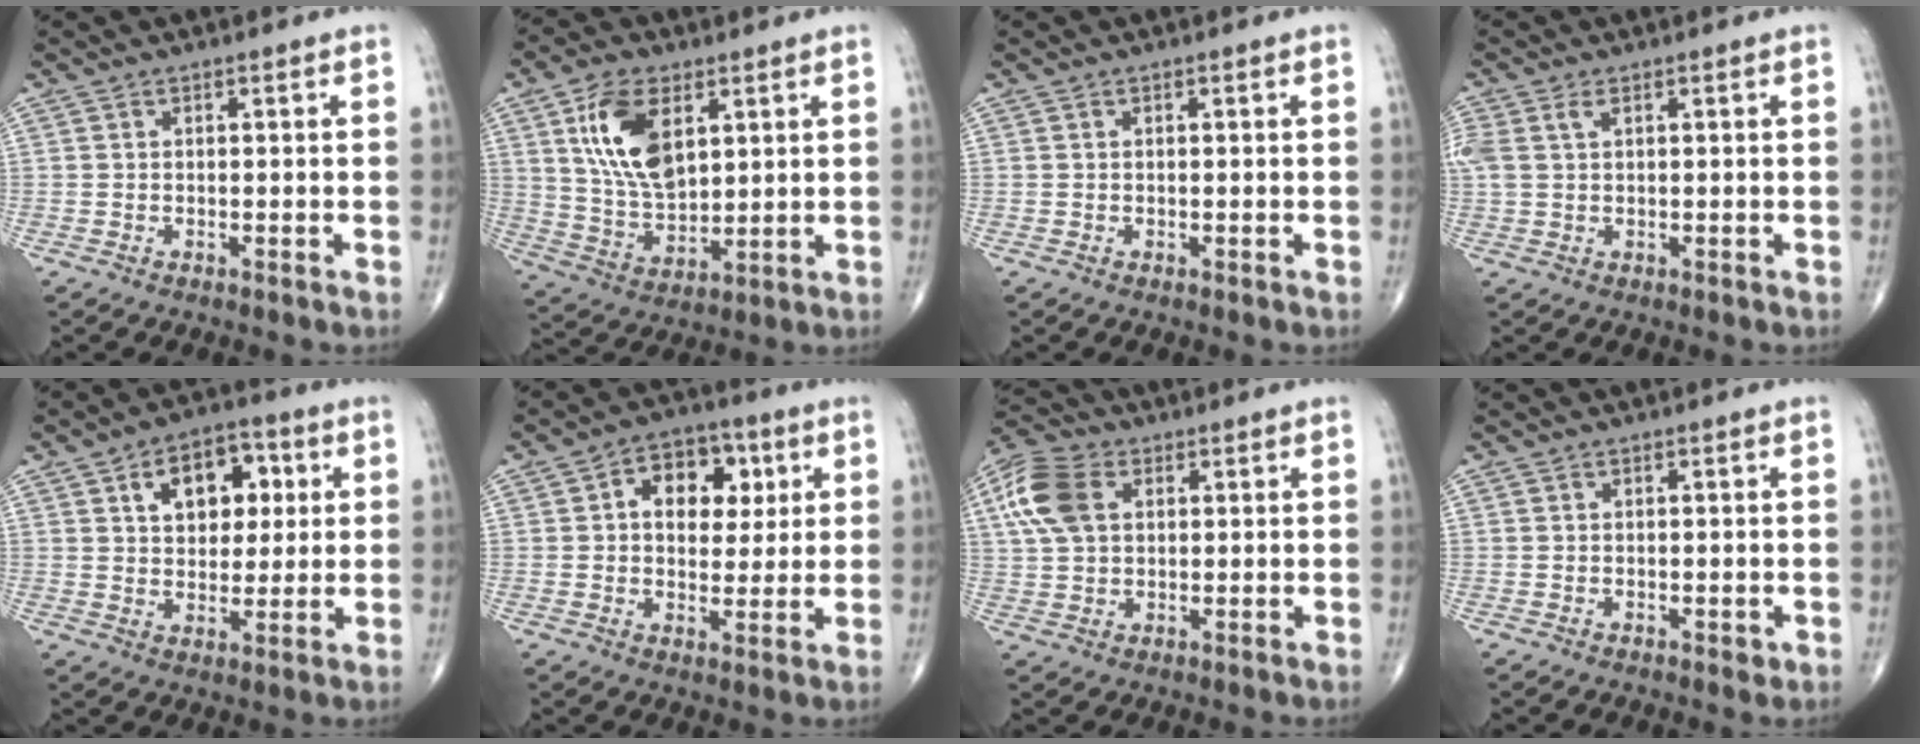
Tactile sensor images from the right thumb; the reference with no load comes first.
{"total": 13.8, "force": [4.9, 7.6, 10.4], "torque": [-0.183, -0.020, 0.101]}
{"total": 0.0}
{"total": 4.1, "force": [1.5, 2.3, 3.1], "torque": [-0.093, 0.018, 0.036]}
{"total": 12.0, "force": [3.8, 7.8, 8.3], "torque": [-0.078, 0.000, 0.056]}
{"total": 11.4, "force": [3.0, 7.8, 7.8], "torque": [-0.068, 0.006, 0.042]}
{"total": 11.6, "force": [3.2, 7.7, 8.0], "torque": [-0.166, 0.013, 0.057]}
{"total": 1.0, "force": [-0.2, 0.6, 0.7], "torque": [-0.004, -0.002, -0.003]}